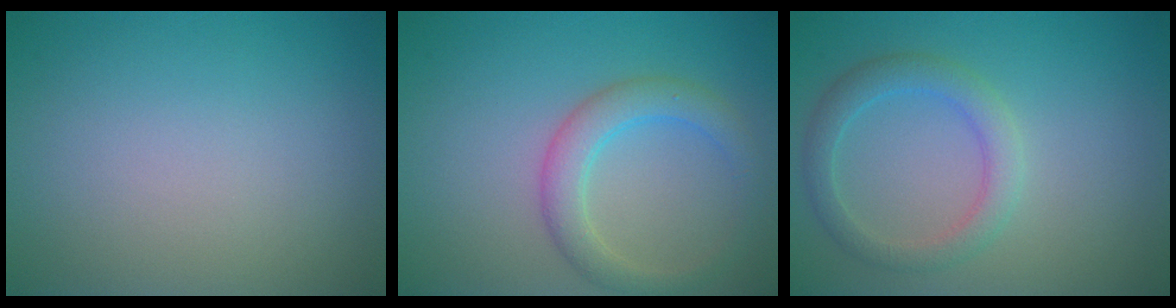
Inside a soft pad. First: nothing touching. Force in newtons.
{"total": 3.4, "press": 3.4, "slide": 0.1}
{"total": 2.9, "press": 2.9, "slide": 0.2}